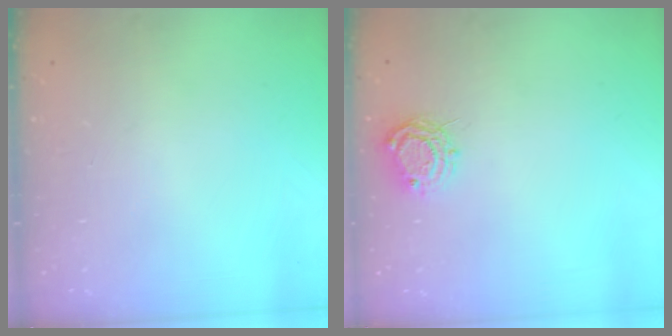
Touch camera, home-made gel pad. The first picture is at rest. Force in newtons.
{"total": 7.8, "press": 7.7, "slide": 0.4}